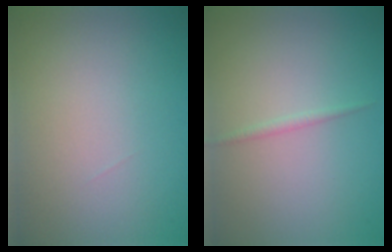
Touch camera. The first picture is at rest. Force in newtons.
{"total": 0.7, "press": 0.7, "slide": 0.0}